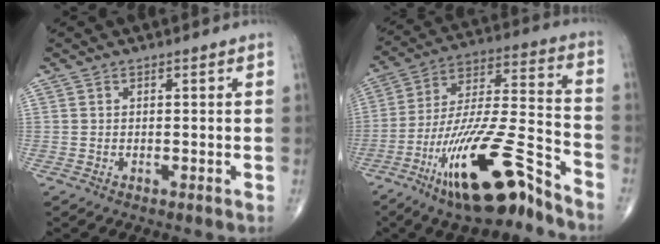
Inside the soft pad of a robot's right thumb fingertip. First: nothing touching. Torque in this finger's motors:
{"motor_torque": [3.83, 1.18, 1.92, -0.85, 0.57]}